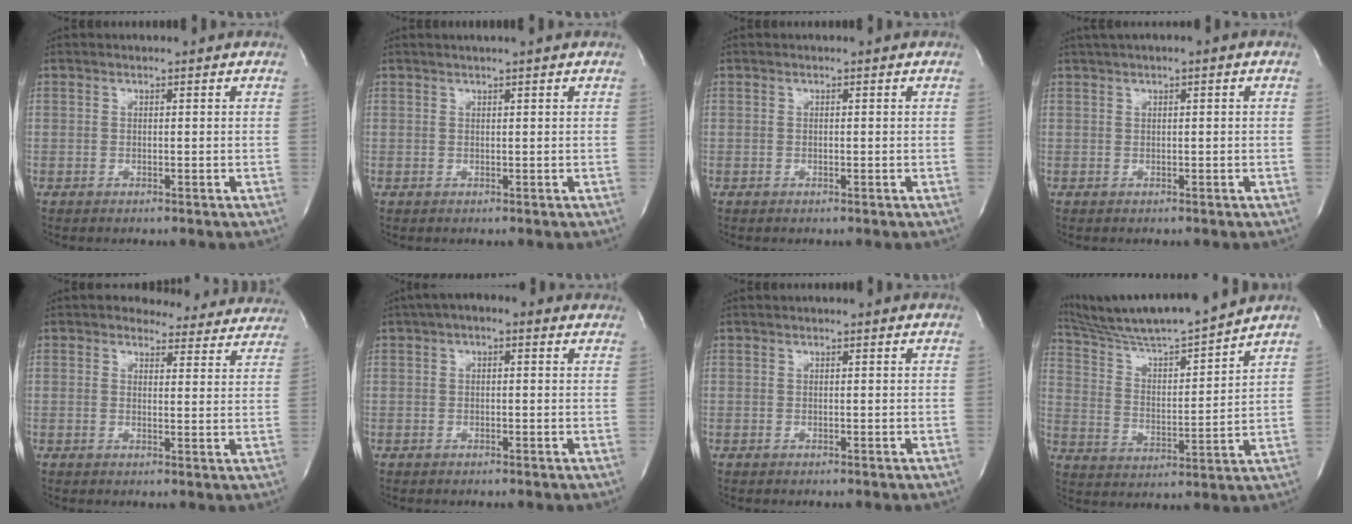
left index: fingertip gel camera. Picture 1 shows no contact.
{"total": 2.0, "force": [1.7, -0.5, 0.9], "torque": [-0.016, 0.005, 0.026]}
{"total": 0.0}
{"total": 2.0, "force": [1.0, 0.1, 1.7], "torque": [-0.038, 0.016, 0.021]}
{"total": 10.5, "force": [9.8, 3.8, 1.1], "torque": [0.013, -0.019, 0.089]}
{"total": 4.6, "force": [2.6, 1.9, 3.3], "torque": [-0.055, 0.027, 0.031]}
{"total": 0.0}
{"total": 16.3, "force": [15.0, -1.0, 6.4], "torque": [-0.125, -0.021, 0.253]}